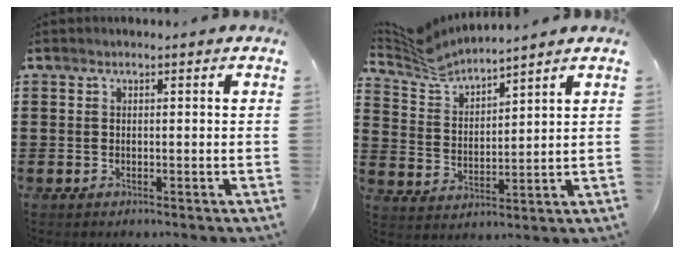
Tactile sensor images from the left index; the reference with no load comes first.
{"total": 4.8, "force": [4.6, 0.6, 1.1], "torque": [-0.045, -0.022, 0.081]}